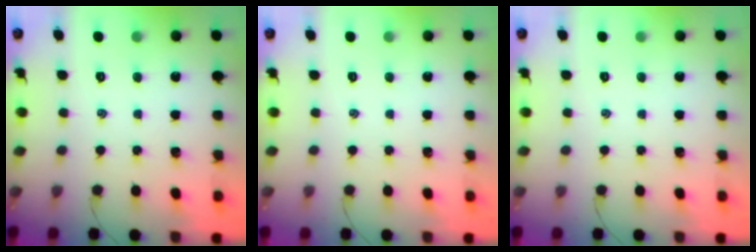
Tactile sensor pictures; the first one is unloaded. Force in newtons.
{"total": 0.0}
{"total": 0.0}